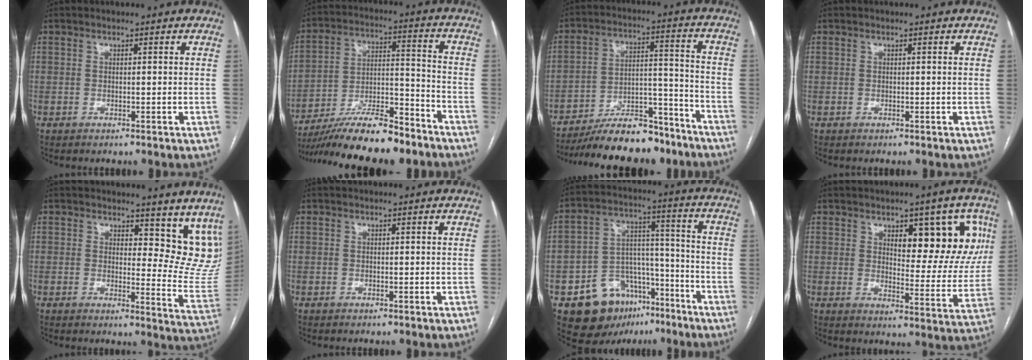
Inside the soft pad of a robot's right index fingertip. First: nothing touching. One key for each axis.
{"total": 16.8, "fx": -14.0, "fy": 2.5, "fz": 9.0, "tx": -0.163, "ty": 0.002, "tz": -0.242}
{"total": 16.3, "fx": -14.0, "fy": 4.4, "fz": 7.0, "tx": -0.107, "ty": 0.033, "tz": -0.227}
{"total": 0.0}
{"total": 12.1, "fx": 10.1, "fy": 5.0, "fz": 4.3, "tx": -0.013, "ty": -0.036, "tz": 0.095}
{"total": 0.0}
{"total": 14.9, "fx": -8.8, "fy": 10.1, "fz": 6.7, "tx": -0.098, "ty": 0.055, "tz": -0.129}
{"total": 12.2, "fx": 5.0, "fy": 4.9, "fz": 10.0, "tx": -0.109, "ty": 0.010, "tz": 0.071}